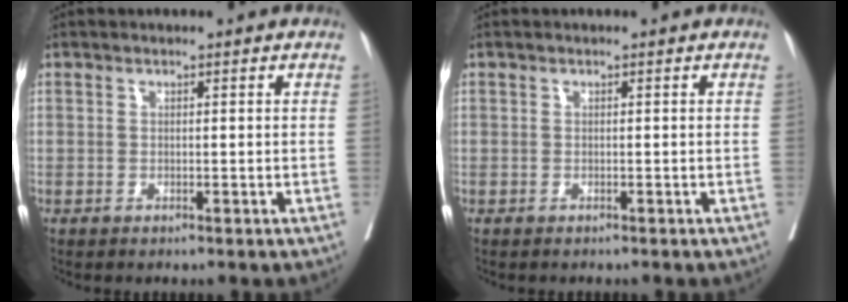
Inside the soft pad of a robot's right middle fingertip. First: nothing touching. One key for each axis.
{"total": 0.7, "fx": -0.6, "fy": 0.2, "fz": 0.2, "tx": -0.004, "ty": -0.001, "tz": -0.012}